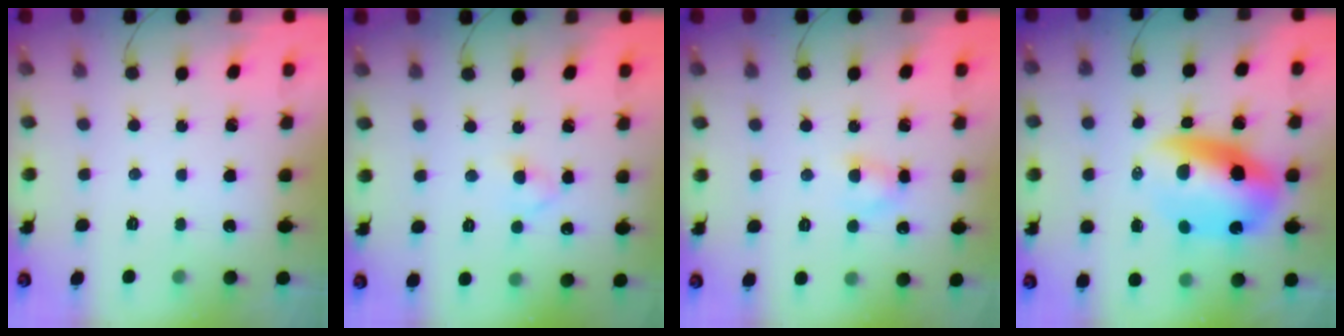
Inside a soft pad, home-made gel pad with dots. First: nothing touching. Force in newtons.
{"total": 3.0, "press": 2.7, "slide": 1.2}
{"total": 3.2, "press": 3.1, "slide": 0.8}
{"total": 11.9, "press": 11.5, "slide": 3.3}